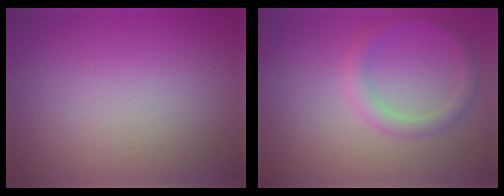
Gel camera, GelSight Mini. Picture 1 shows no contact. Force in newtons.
{"total": 2.0, "press": 2.0, "slide": 0.1}